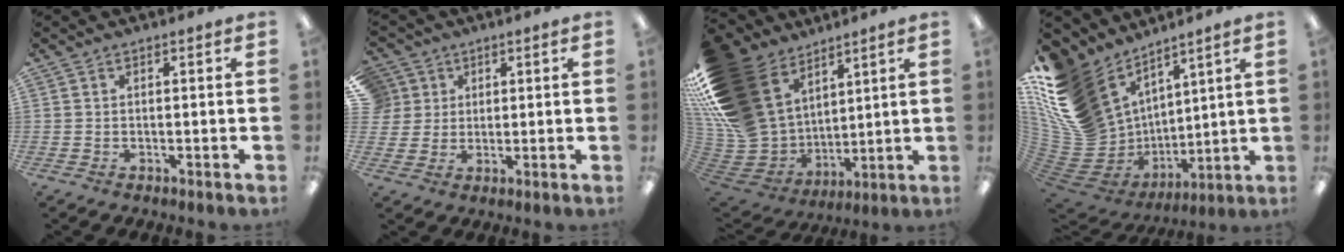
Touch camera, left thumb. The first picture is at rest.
{"total": 5.6, "force": [2.4, 5.1, 0.2], "torque": [-0.012, -0.001, 0.046]}
{"total": 25.6, "force": [11.9, 18.1, 13.7], "torque": [-0.296, -0.077, 0.250]}
{"total": 20.0, "force": [9.2, 14.4, 10.4], "torque": [-0.234, -0.073, 0.197]}